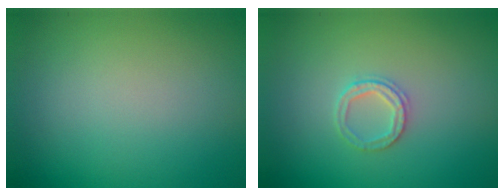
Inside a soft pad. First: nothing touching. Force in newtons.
{"total": 1.9, "press": 1.8, "slide": 0.4}